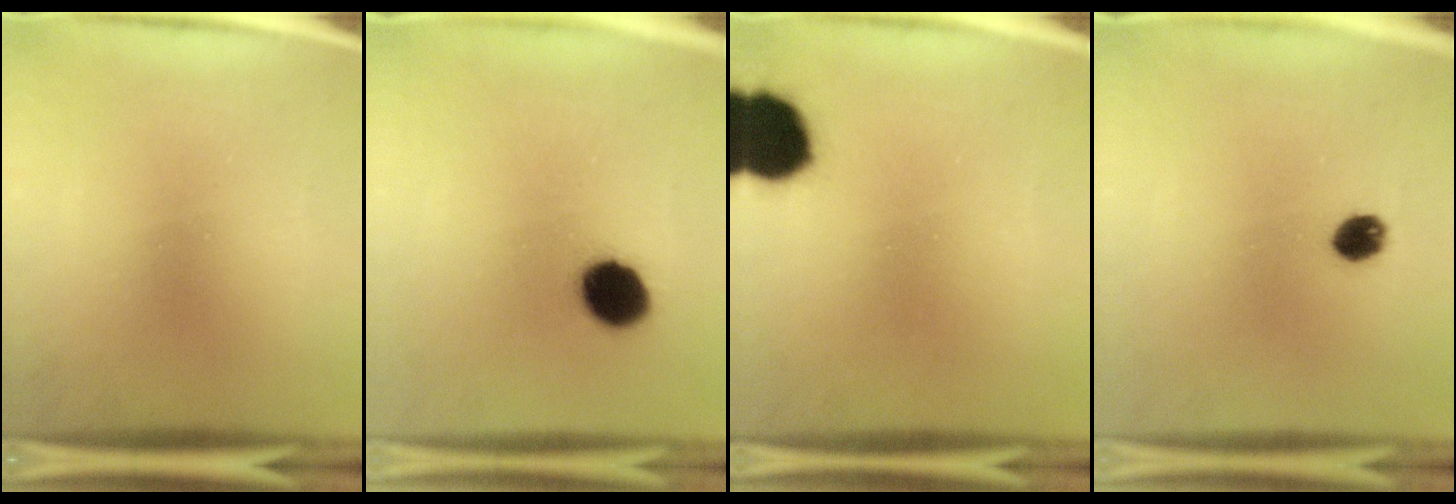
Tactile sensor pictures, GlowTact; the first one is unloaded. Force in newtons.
{"total": 9.5}
{"total": 13.8}
{"total": 4.2}